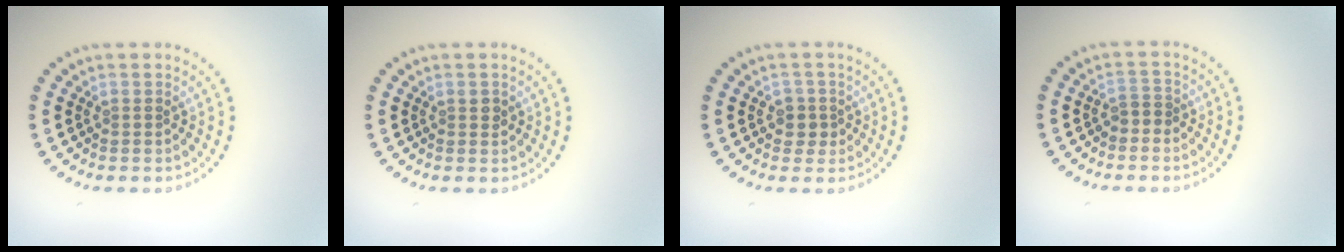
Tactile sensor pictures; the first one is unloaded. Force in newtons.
{"total": 0.8, "press": 0.8, "slide": 0.2}
{"total": 1.7, "press": 1.5, "slide": 0.7}
{"total": 1.2, "press": 0.9, "slide": 0.7}